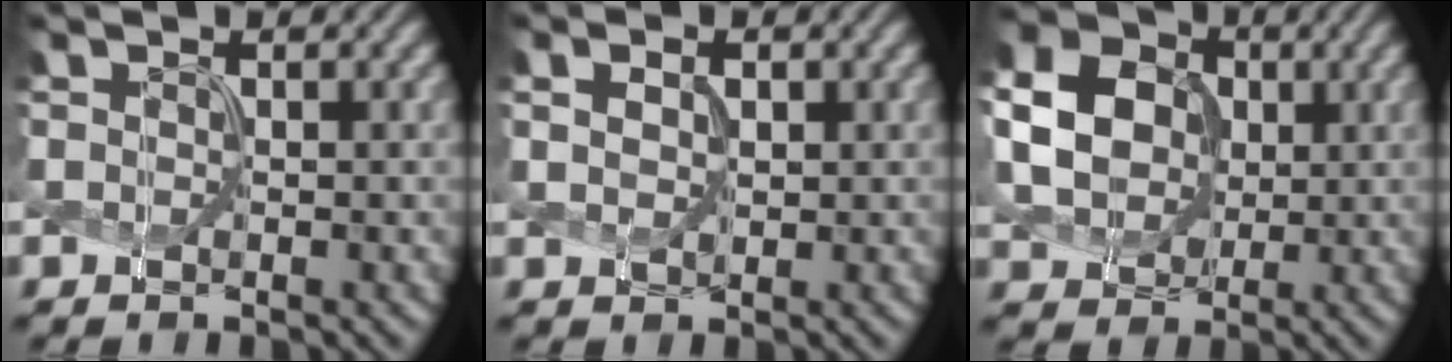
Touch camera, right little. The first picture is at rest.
{"total": 1.5, "force": [0.3, 1.0, 1.1], "torque": [-0.031, 0.002, 0.015]}
{"total": 7.9, "force": [0.9, 6.6, 4.2], "torque": [-0.126, 0.027, 0.015]}